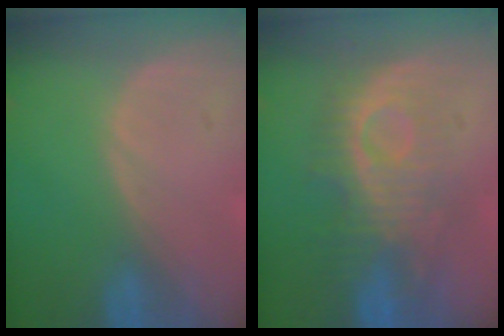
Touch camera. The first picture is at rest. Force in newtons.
{"total": 8.8, "press": 8.7, "slide": 1.1}